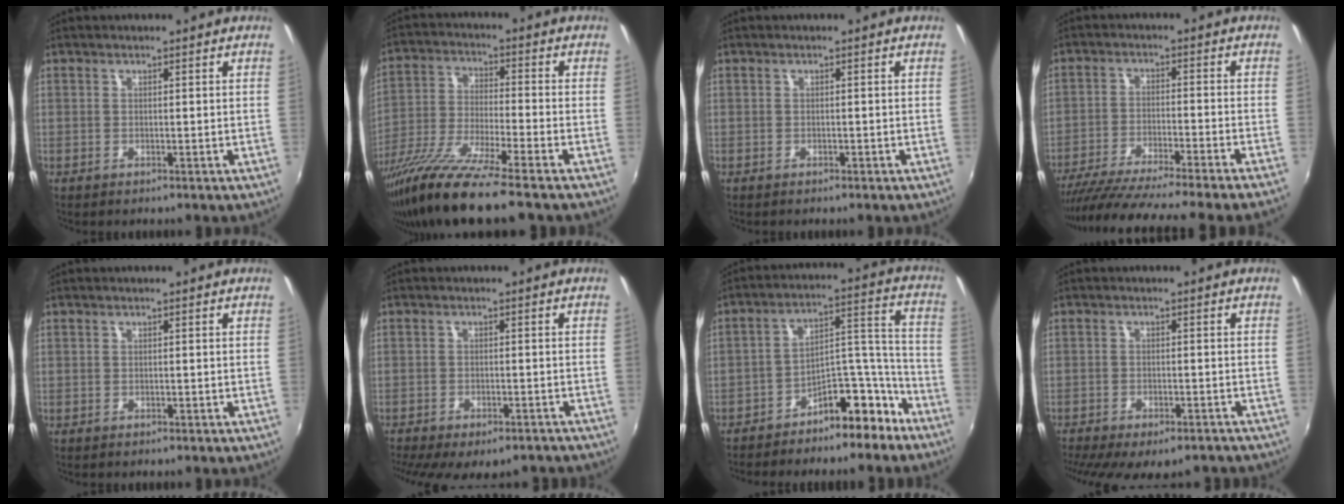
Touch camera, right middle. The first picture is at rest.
{"total": 15.5, "force": [-12.1, -0.2, 9.7], "torque": [-0.195, -0.046, -0.222]}
{"total": 0.7, "force": [-0.6, 0.4, 0.0], "torque": [-0.003, -0.002, -0.010]}
{"total": 18.7, "force": [-16.6, -2.2, 8.5], "torque": [-0.154, -0.047, -0.259]}
{"total": 0.5, "force": [-0.5, 0.2, 0.0], "torque": [-0.002, -0.003, -0.009]}
{"total": 13.0, "force": [-10.4, 4.4, 6.5], "torque": [-0.136, -0.037, -0.139]}
{"total": 12.1, "force": [-9.8, 4.7, 5.5], "torque": [-0.072, 0.066, -0.142]}
{"total": 14.2, "force": [-11.3, 4.8, 7.2], "torque": [-0.152, -0.042, -0.155]}